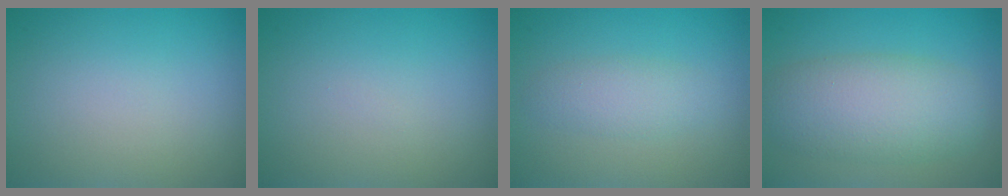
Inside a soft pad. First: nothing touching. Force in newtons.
{"total": 0.0}
{"total": 2.3, "press": 2.3, "slide": 0.0}
{"total": 6.4, "press": 6.4, "slide": 0.2}